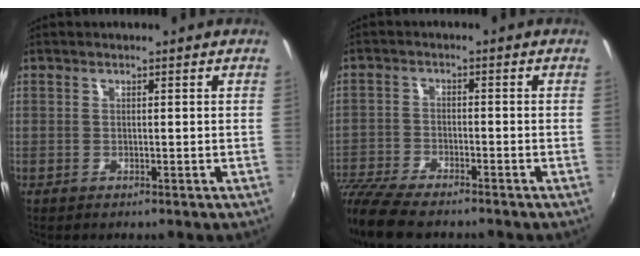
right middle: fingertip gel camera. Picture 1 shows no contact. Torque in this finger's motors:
{"motor_torque": [1.27, -0.87, 0.75, 0.21]}